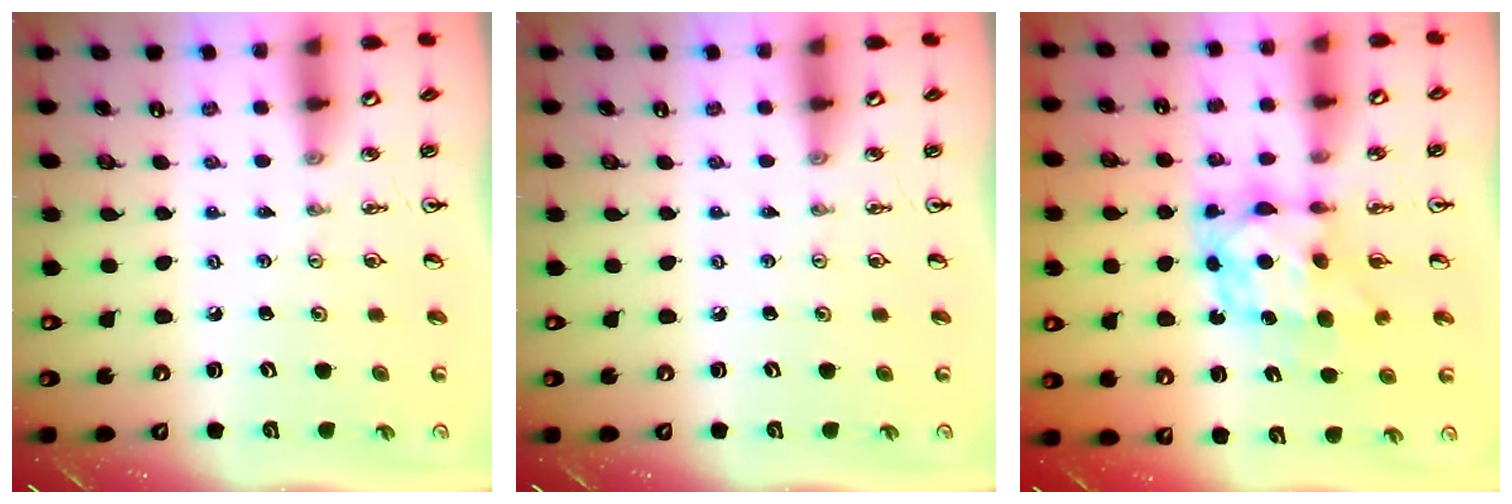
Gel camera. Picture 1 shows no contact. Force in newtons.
{"total": 0.0}
{"total": 7.6, "press": 7.6, "slide": 0.8}